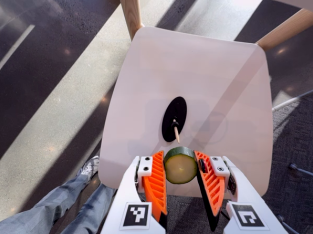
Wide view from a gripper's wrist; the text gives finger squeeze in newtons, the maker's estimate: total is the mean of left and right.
{"total": 10.9, "left": 11.2, "right": 10.5}